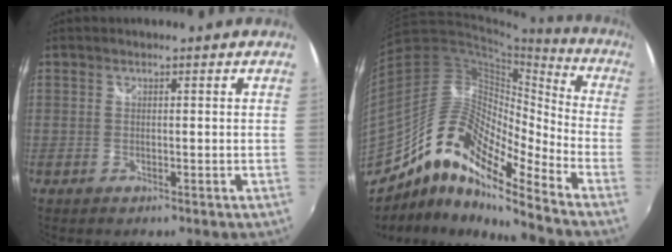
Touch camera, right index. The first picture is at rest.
{"total": 15.1, "force": [-10.4, 3.5, 10.4], "torque": [-0.173, 0.007, -0.215]}